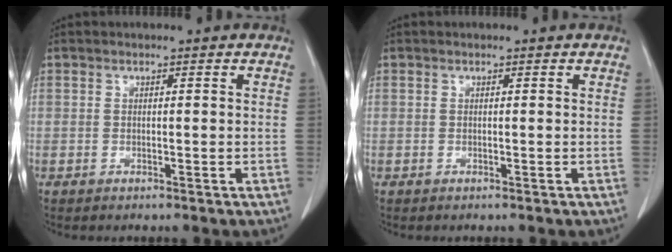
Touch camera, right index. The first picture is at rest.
{"total": 0.0}